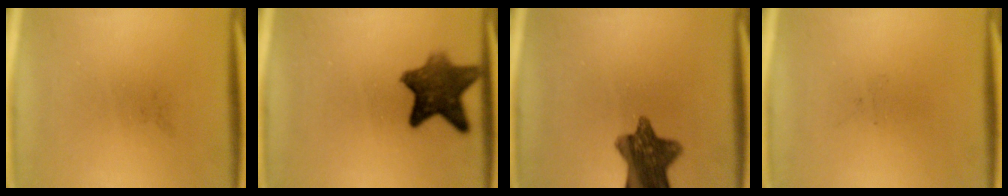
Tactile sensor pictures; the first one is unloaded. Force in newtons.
{"total": 9.3}
{"total": 10.1}
{"total": 0.0}